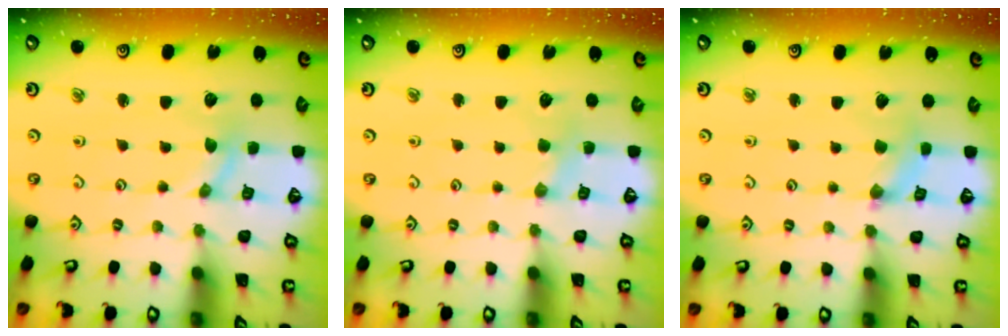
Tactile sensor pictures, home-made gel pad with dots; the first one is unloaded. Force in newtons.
{"total": 1.8, "press": 1.7, "slide": 0.4}
{"total": 1.5, "press": 1.5, "slide": 0.4}